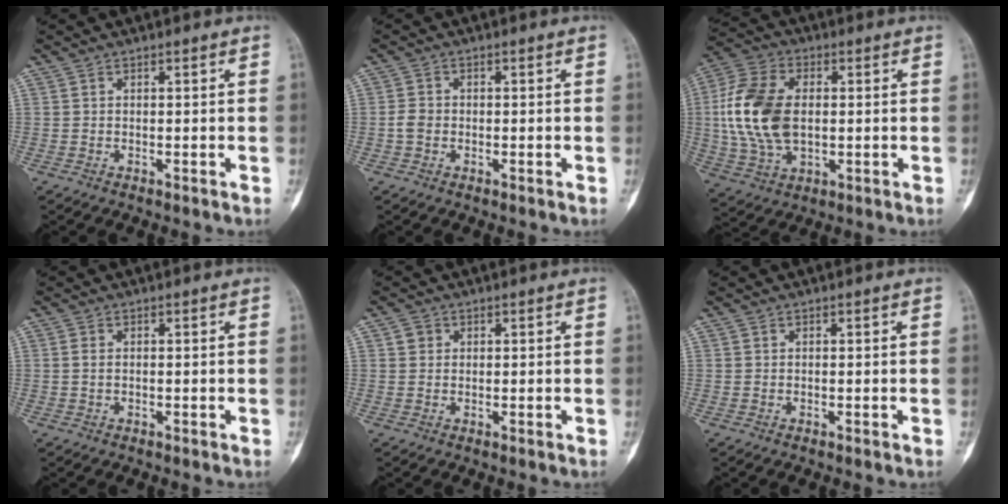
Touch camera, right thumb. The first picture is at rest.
{"total": 2.3, "force": [-0.5, 1.9, 1.3], "torque": [-0.022, 0.008, -0.011]}
{"total": 16.2, "force": [0.9, 10.1, 12.6], "torque": [-0.260, 0.007, 0.020]}
{"total": 1.3, "force": [0.1, 0.8, 1.0], "torque": [-0.021, 0.001, 0.002]}
{"total": 1.6, "force": [0.5, 1.5, 0.4], "torque": [0.003, 0.001, 0.005]}
{"total": 0.0}